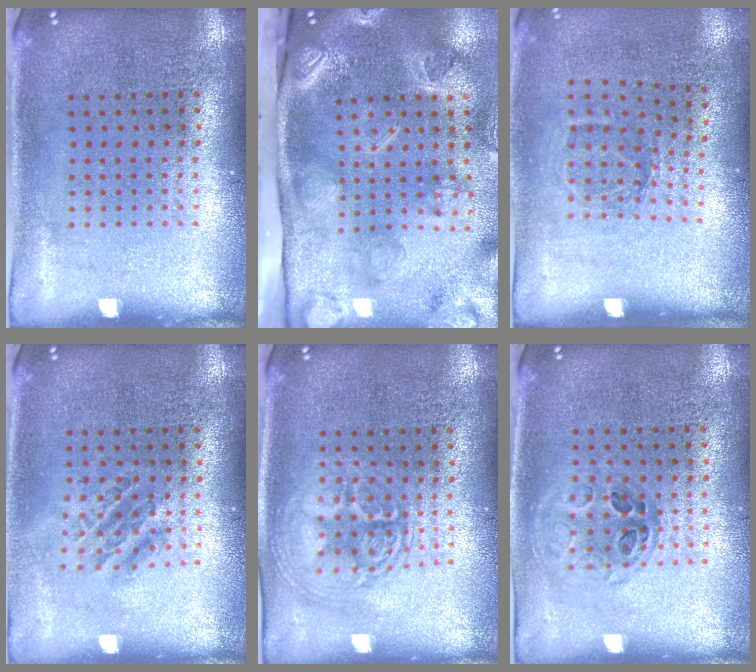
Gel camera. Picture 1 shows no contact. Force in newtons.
{"total": 4.4, "press": 3.1, "slide": 3.0}
{"total": 1.2, "press": 0.8, "slide": 0.8}
{"total": 1.1, "press": 1.0, "slide": 0.5}
{"total": 2.9, "press": 2.8, "slide": 0.4}
{"total": 0.9, "press": 0.9, "slide": 0.2}